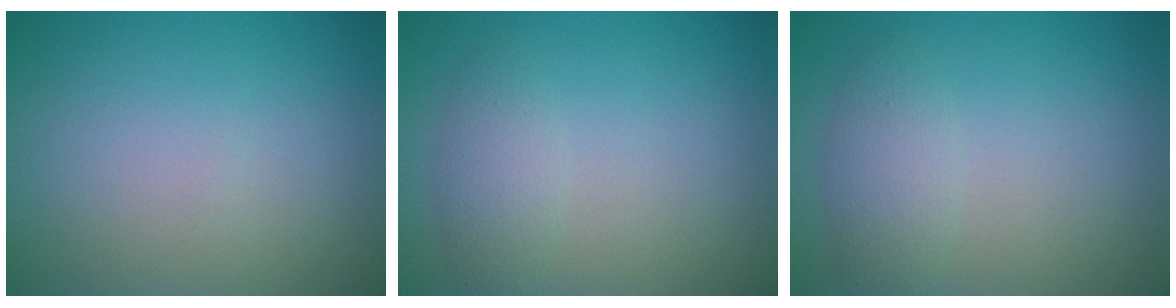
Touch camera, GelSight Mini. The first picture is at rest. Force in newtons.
{"total": 2.0, "press": 2.0, "slide": 0.0}
{"total": 2.3, "press": 2.3, "slide": 0.0}